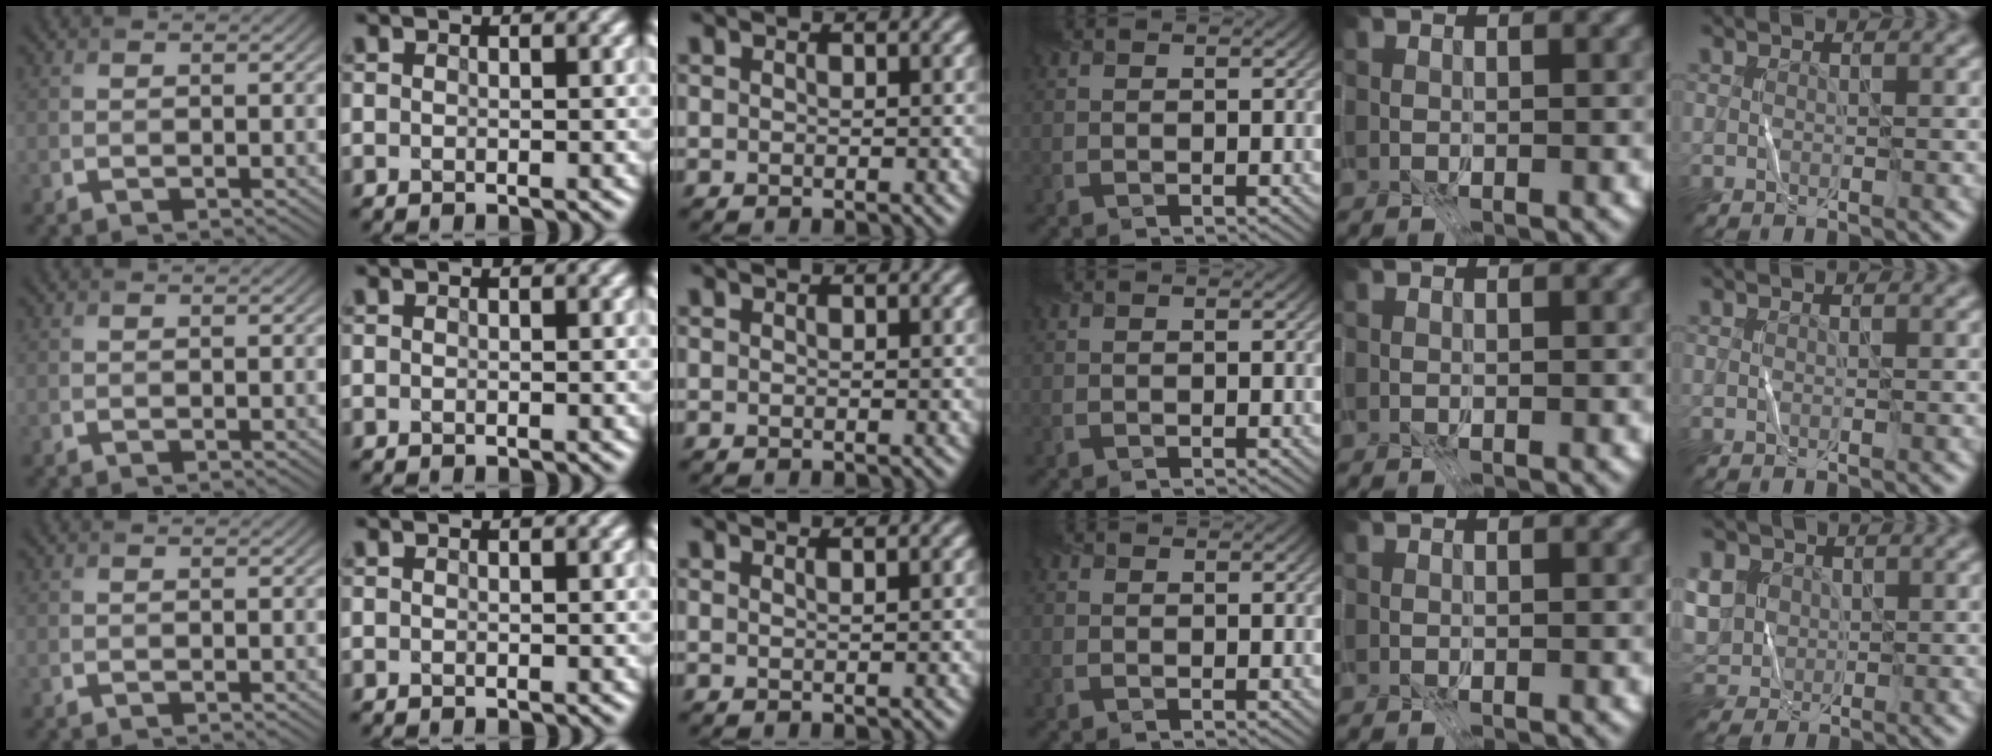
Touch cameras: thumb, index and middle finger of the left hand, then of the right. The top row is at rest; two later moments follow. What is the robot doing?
{"motion": "fold", "object": "coffee filter"}